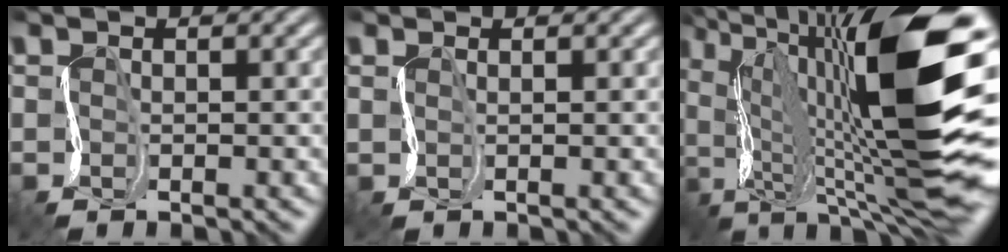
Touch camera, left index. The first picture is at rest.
{"total": 1.0, "force": [0.9, 0.2, 0.0], "torque": [0.001, 0.004, 0.010]}
{"total": 16.6, "force": [0.0, 5.2, 15.8], "torque": [-0.265, 0.037, -0.020]}